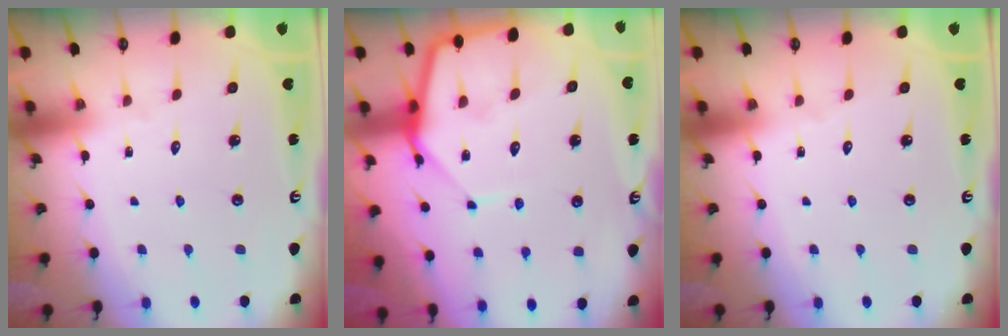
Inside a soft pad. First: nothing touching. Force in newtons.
{"total": 12.1, "press": 12.1, "slide": 1.2}
{"total": 0.0}